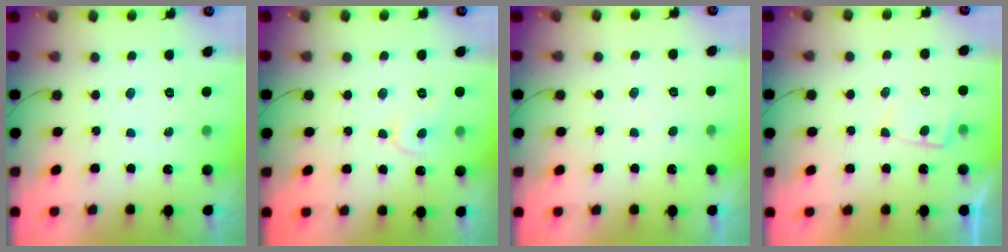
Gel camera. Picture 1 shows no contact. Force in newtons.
{"total": 6.6, "press": 6.6, "slide": 0.9}
{"total": 2.0, "press": 2.0, "slide": 0.1}
{"total": 3.4, "press": 3.3, "slide": 0.4}